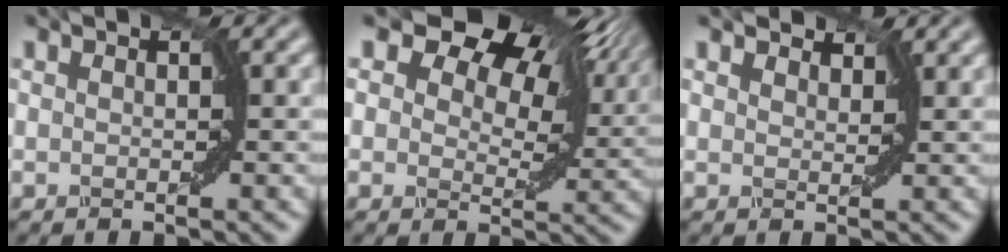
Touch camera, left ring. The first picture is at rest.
{"total": 11.6, "force": [7.0, 6.0, 7.0], "torque": [-0.098, 0.017, 0.101]}
{"total": 1.8, "force": [1.7, 0.6, 0.5], "torque": [-0.013, 0.003, 0.024]}